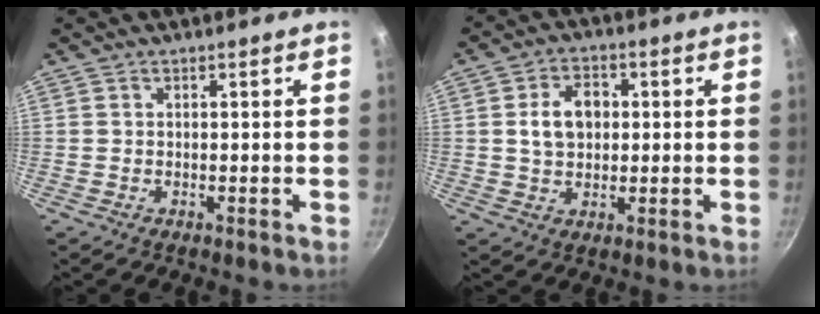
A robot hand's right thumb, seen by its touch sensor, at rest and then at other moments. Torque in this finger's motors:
{"motor_torque": [0.86, 0.62, 0.90, -0.08, 0.00]}